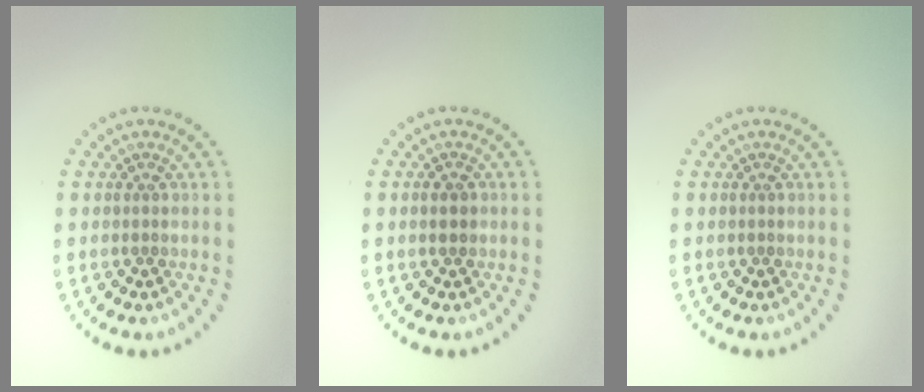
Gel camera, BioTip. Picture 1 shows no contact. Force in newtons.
{"total": 1.1, "press": 1.1, "slide": 0.1}
{"total": 0.0}